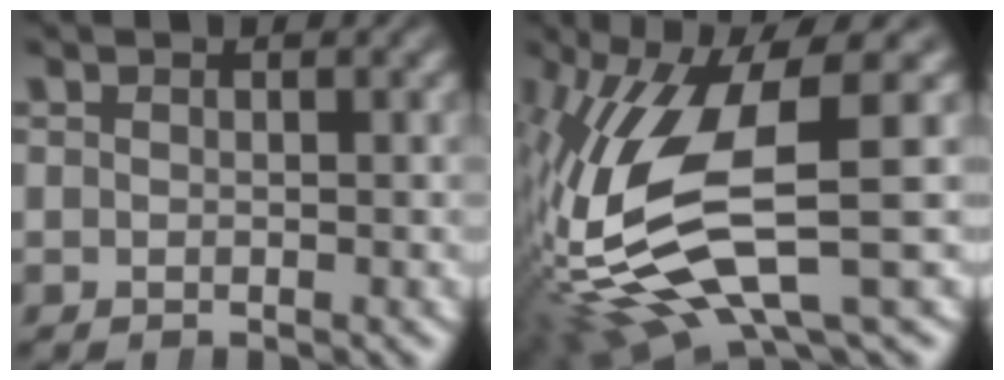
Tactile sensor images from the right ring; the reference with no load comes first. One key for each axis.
{"total": 11.9, "fx": -1.6, "fy": 5.6, "fz": 10.4, "tx": -0.221, "ty": -0.030, "tz": -0.001}